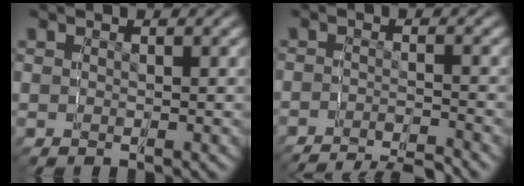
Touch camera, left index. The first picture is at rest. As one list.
[{"total": 9.2, "force": [-9.0, 1.4, 1.0], "torque": [0.008, -0.017, -0.148]}]